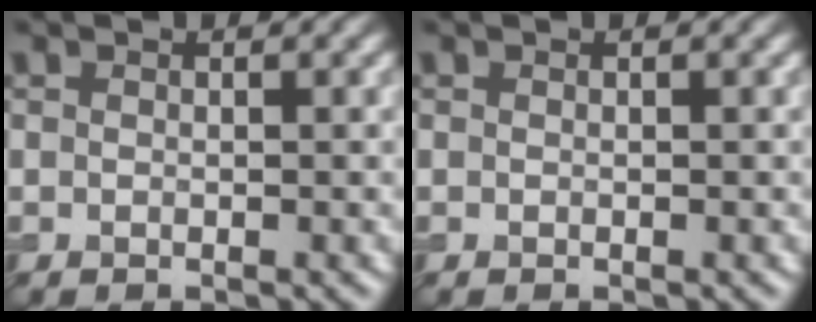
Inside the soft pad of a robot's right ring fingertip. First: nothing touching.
{"total": 0.0}